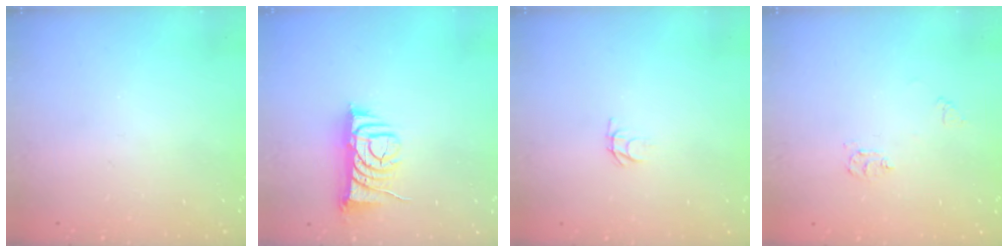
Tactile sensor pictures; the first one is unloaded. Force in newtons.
{"total": 7.8, "press": 7.8, "slide": 0.8}
{"total": 2.5, "press": 2.5, "slide": 0.3}
{"total": 5.5, "press": 5.4, "slide": 0.6}